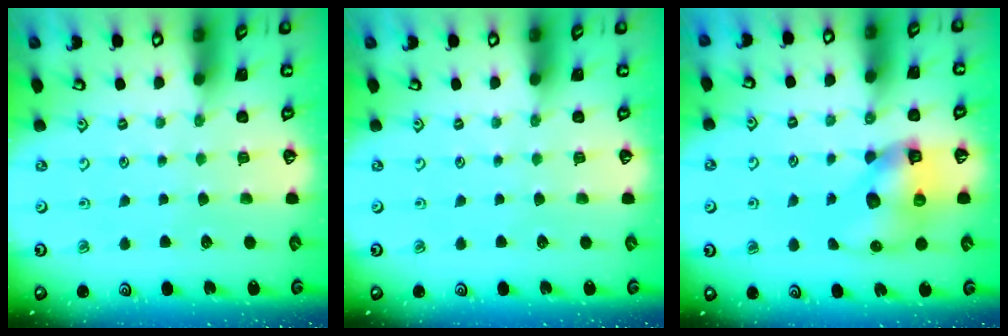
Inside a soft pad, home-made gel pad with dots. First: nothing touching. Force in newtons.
{"total": 0.0}
{"total": 10.8, "press": 10.7, "slide": 1.5}